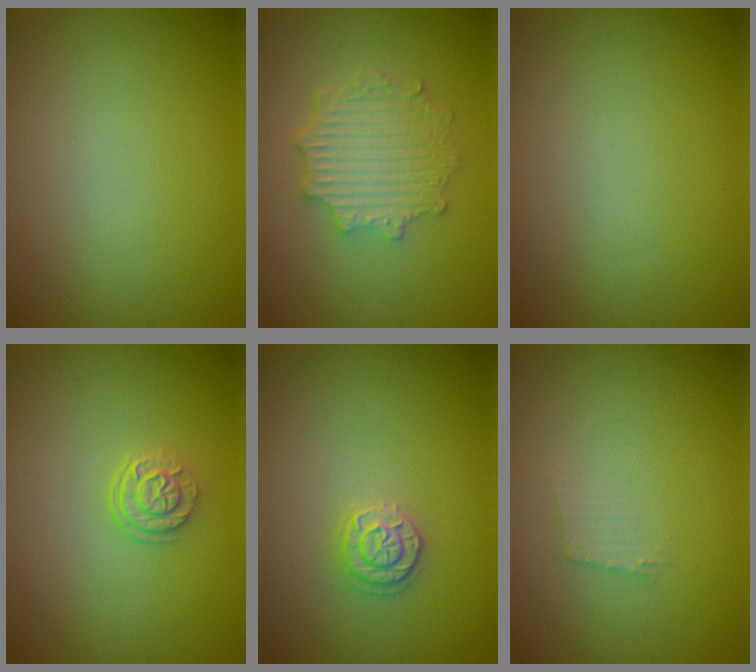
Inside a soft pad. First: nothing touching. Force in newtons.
{"total": 4.3, "press": 3.5, "slide": 2.4}
{"total": 0.0}
{"total": 2.3, "press": 1.7, "slide": 1.5}
{"total": 1.8, "press": 1.8, "slide": 0.1}
{"total": 1.1, "press": 1.0, "slide": 0.2}